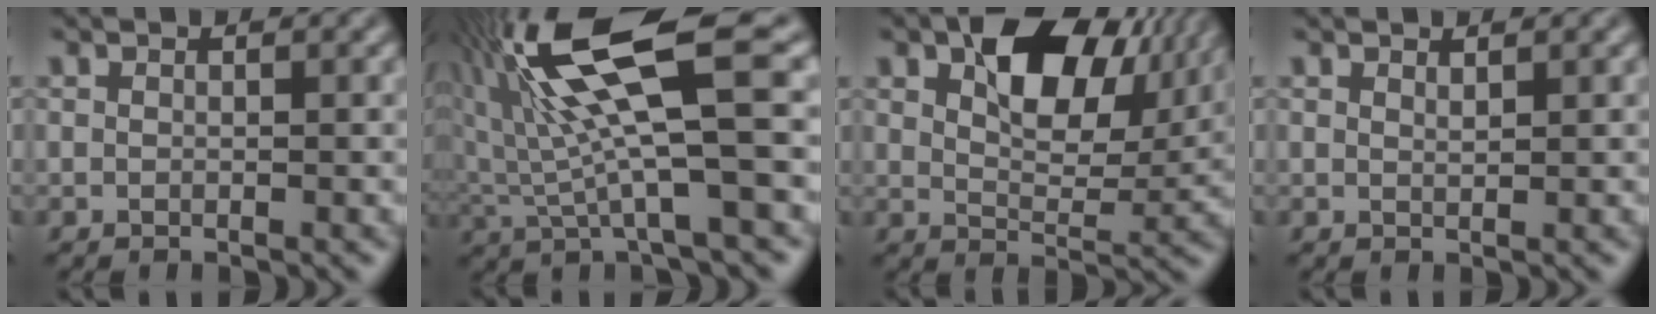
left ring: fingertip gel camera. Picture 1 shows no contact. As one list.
[{"total": 10.8, "force": [3.7, 2.3, 9.9], "torque": [-0.199, 0.018, 0.071]}, {"total": 10.2, "force": [4.5, 5.5, 7.3], "torque": [-0.108, 0.015, 0.071]}, {"total": 0.5, "force": [0.5, -0.1, 0.1], "torque": [-0.005, 0.001, 0.012]}]